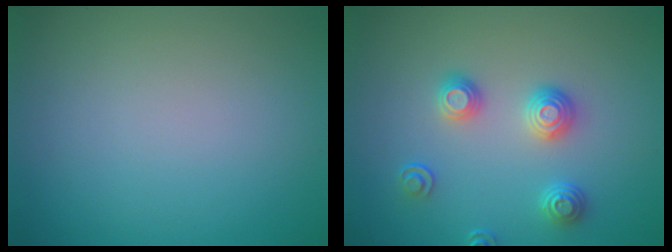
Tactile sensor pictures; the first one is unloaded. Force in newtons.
{"total": 3.0, "press": 2.6, "slide": 1.3}